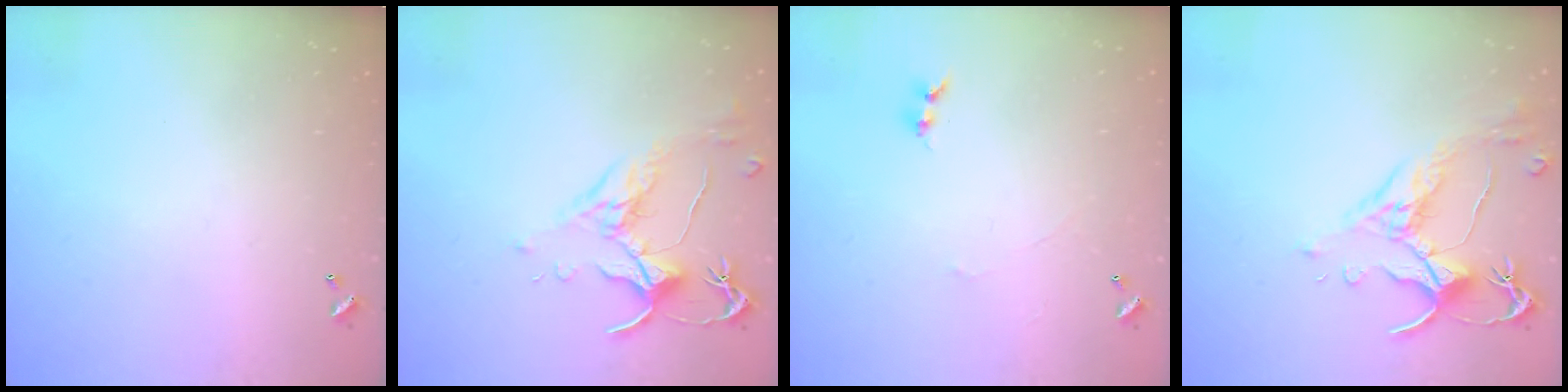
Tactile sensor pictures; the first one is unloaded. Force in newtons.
{"total": 1.6, "press": 1.4, "slide": 0.7}
{"total": 0.0}
{"total": 2.6, "press": 2.2, "slide": 1.3}